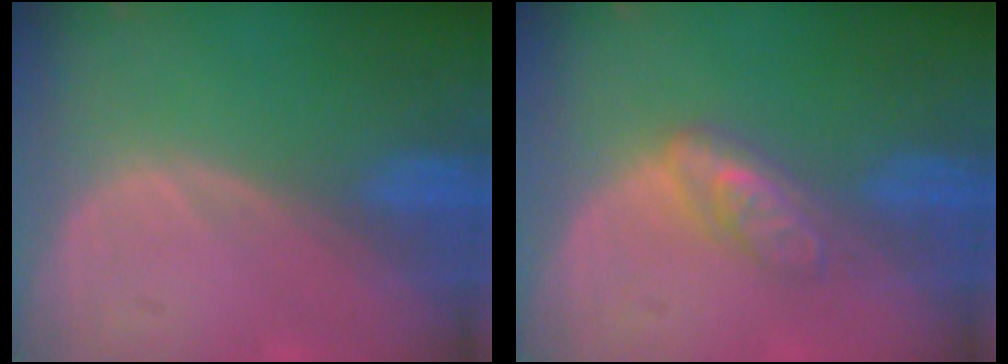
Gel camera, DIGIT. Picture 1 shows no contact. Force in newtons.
{"total": 4.7, "press": 4.2, "slide": 2.2}